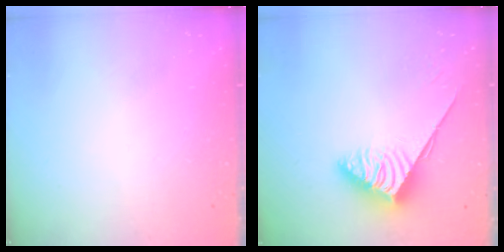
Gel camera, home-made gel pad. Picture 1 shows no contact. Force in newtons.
{"total": 3.8, "press": 3.8, "slide": 0.5}